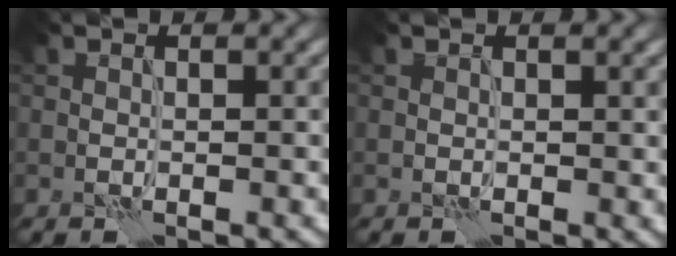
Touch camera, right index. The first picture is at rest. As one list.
[{"total": 0.9, "force": [0.5, 0.3, 0.7], "torque": [-0.005, -0.001, 0.008]}]